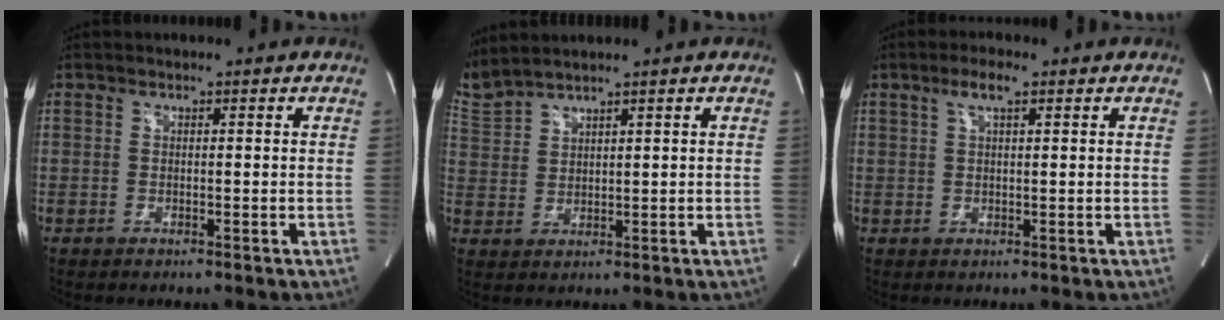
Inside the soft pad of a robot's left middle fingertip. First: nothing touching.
{"total": 6.7, "force": [6.2, -0.1, 2.3], "torque": [-0.079, 0.014, 0.142]}
{"total": 3.1, "force": [1.7, 0.7, 2.5], "torque": [-0.053, 0.009, 0.032]}